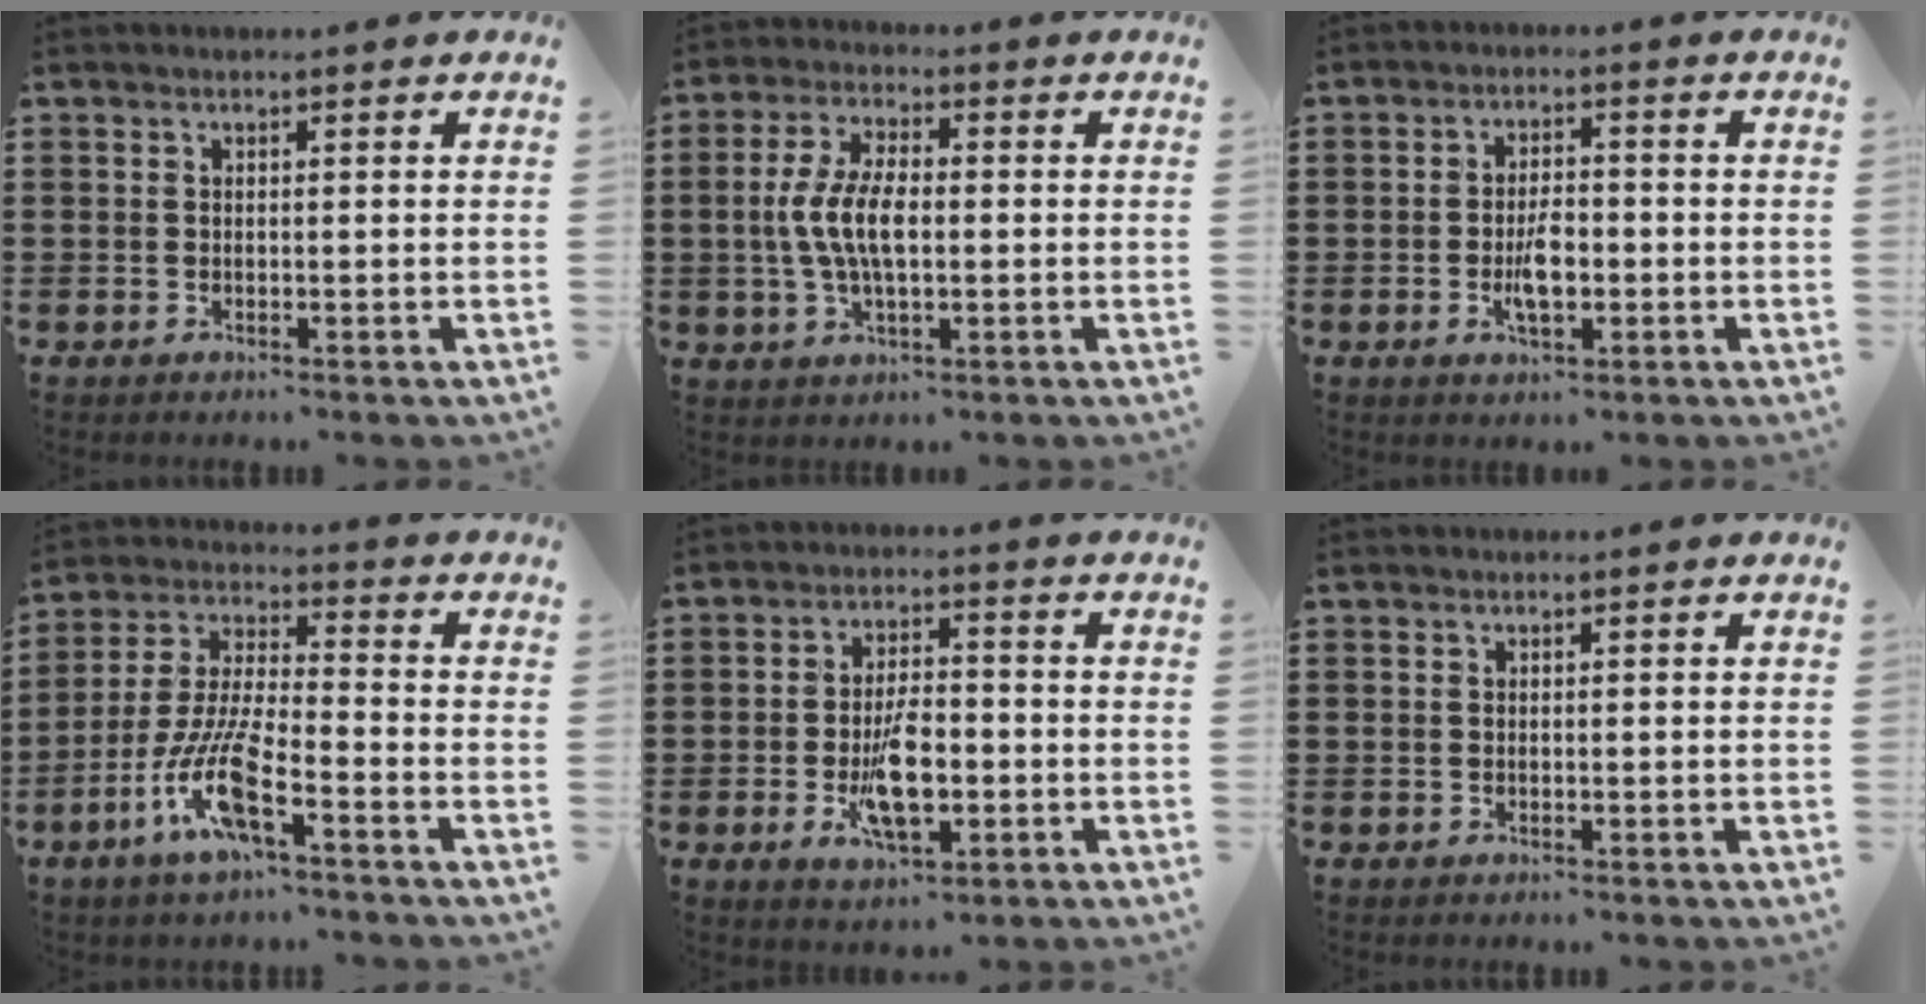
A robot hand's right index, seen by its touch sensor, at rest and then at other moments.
{"total": 7.4, "force": [-0.5, 3.1, 6.7], "torque": [-0.155, -0.005, -0.019]}
{"total": 4.8, "force": [-1.0, 2.2, 4.2], "torque": [-0.087, 0.002, -0.021]}
{"total": 10.6, "force": [-5.7, 2.0, 8.7], "torque": [-0.203, -0.013, -0.114]}
{"total": 8.4, "force": [-2.2, 3.7, 7.2], "torque": [-0.145, -0.002, -0.038]}
{"total": 0.0}